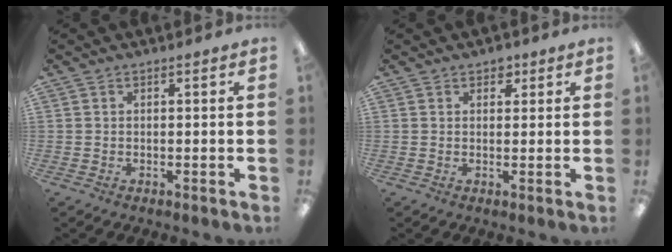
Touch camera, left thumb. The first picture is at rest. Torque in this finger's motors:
{"motor_torque": [0.12, 0.04, -0.02, 0.03, 0.00]}